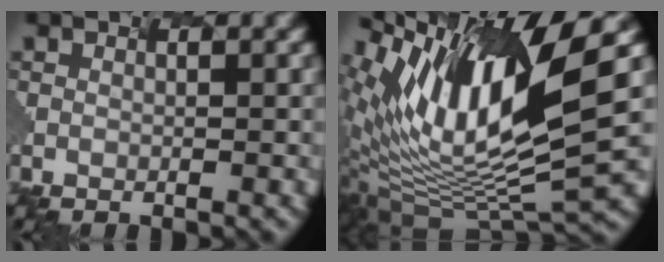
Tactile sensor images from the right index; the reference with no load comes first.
{"total": 12.3, "force": [4.6, 2.8, 11.0], "torque": [-0.210, 0.003, 0.095]}